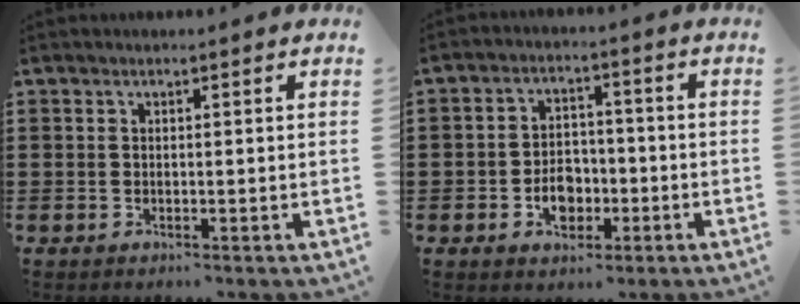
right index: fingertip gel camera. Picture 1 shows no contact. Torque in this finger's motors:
{"motor_torque": [2.14, 0.00, 0.57, -0.10]}